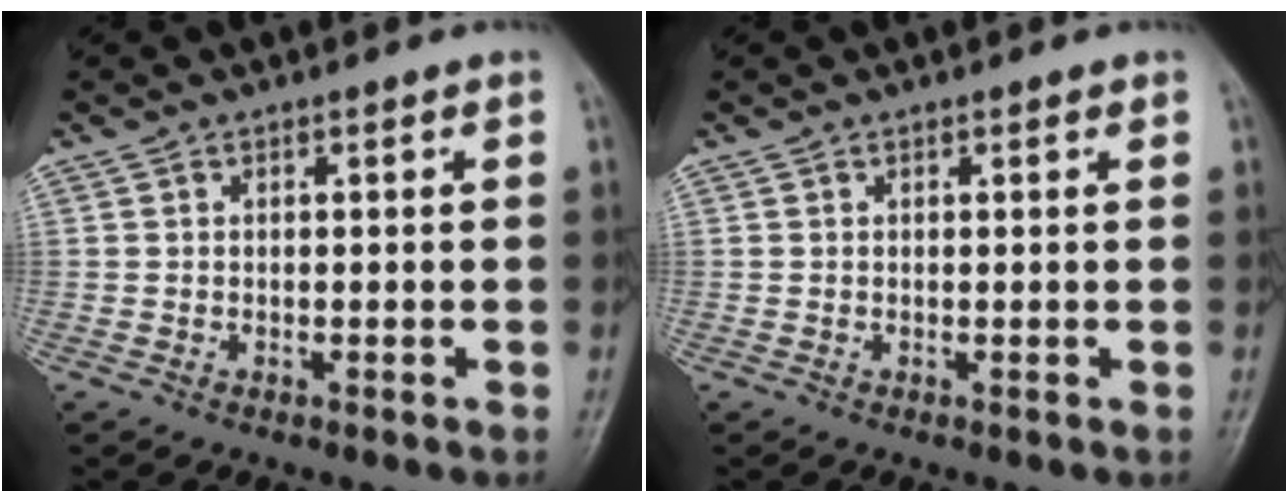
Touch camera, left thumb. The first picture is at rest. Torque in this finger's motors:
{"motor_torque": [-0.08, -0.02, -0.07, -0.07, 0.00]}